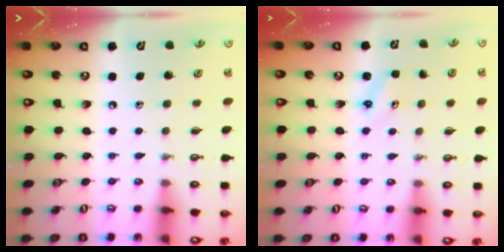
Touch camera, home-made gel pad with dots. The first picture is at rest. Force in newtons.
{"total": 2.9, "press": 2.9, "slide": 0.3}